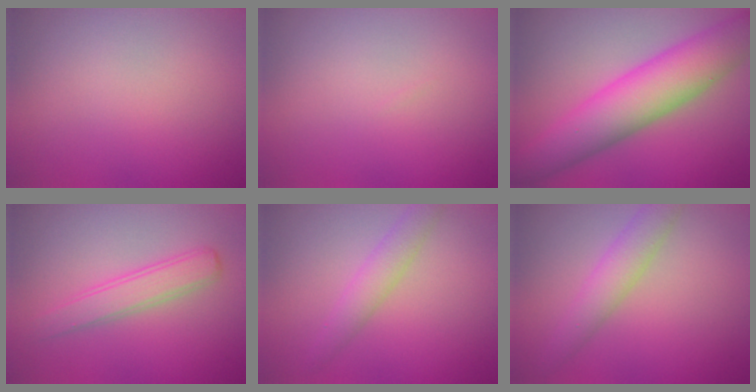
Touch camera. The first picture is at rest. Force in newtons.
{"total": 0.0}
{"total": 9.0, "press": 9.0, "slide": 0.3}
{"total": 2.9, "press": 2.9, "slide": 0.0}
{"total": 2.9, "press": 2.9, "slide": 0.1}
{"total": 3.2, "press": 3.2, "slide": 0.1}